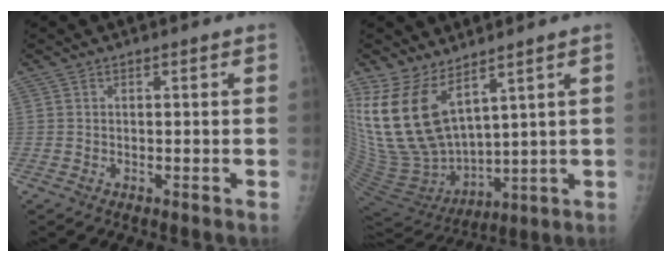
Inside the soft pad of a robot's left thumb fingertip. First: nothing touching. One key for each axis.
{"total": 18.5, "fx": 9.6, "fy": 9.3, "fz": 12.8, "tx": -0.245, "ty": -0.064, "tz": 0.211}